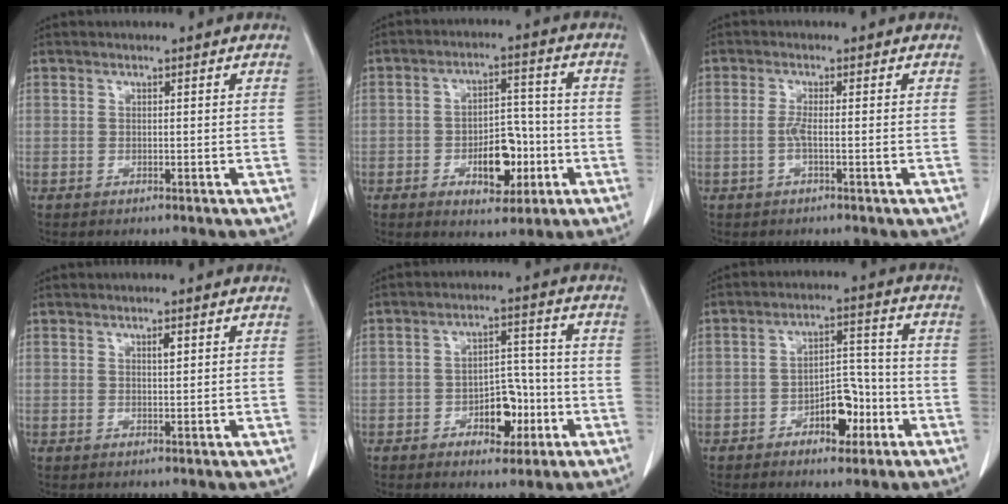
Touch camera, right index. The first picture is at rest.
{"total": 8.6, "force": [-2.9, 4.3, 6.9], "torque": [-0.107, 0.015, -0.039]}
{"total": 1.9, "force": [-0.5, 0.0, 1.8], "torque": [-0.040, 0.001, -0.011]}
{"total": 1.1, "force": [0.5, 0.2, 1.0], "torque": [-0.020, -0.001, 0.007]}
{"total": 7.2, "force": [-2.9, 3.9, 5.3], "torque": [-0.079, 0.018, -0.039]}
{"total": 7.2, "force": [-3.3, 3.5, 5.3], "torque": [-0.080, 0.020, -0.049]}